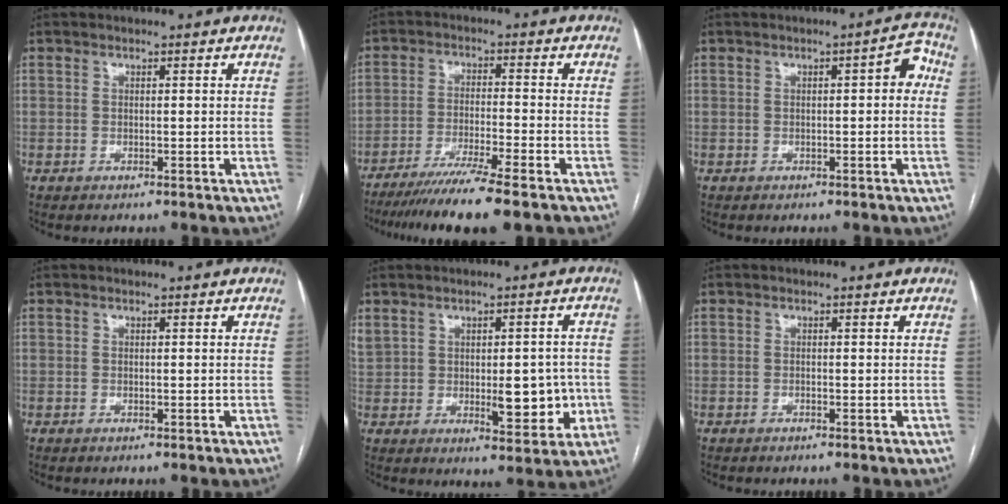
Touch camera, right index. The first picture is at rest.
{"total": 10.3, "force": [-8.1, -1.4, 6.1], "torque": [-0.089, -0.034, -0.132]}
{"total": 3.7, "force": [0.4, 1.2, 3.5], "torque": [-0.034, 0.018, -0.002]}
{"total": 0.0}
{"total": 11.4, "force": [0.3, 5.9, 9.8], "torque": [-0.160, 0.014, 0.027]}
{"total": 0.0}